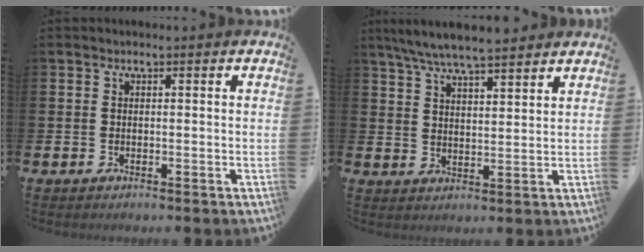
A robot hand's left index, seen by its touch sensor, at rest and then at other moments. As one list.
[{"total": 6.9, "force": [6.5, 0.7, 2.3], "torque": [-0.064, -0.021, 0.119]}]